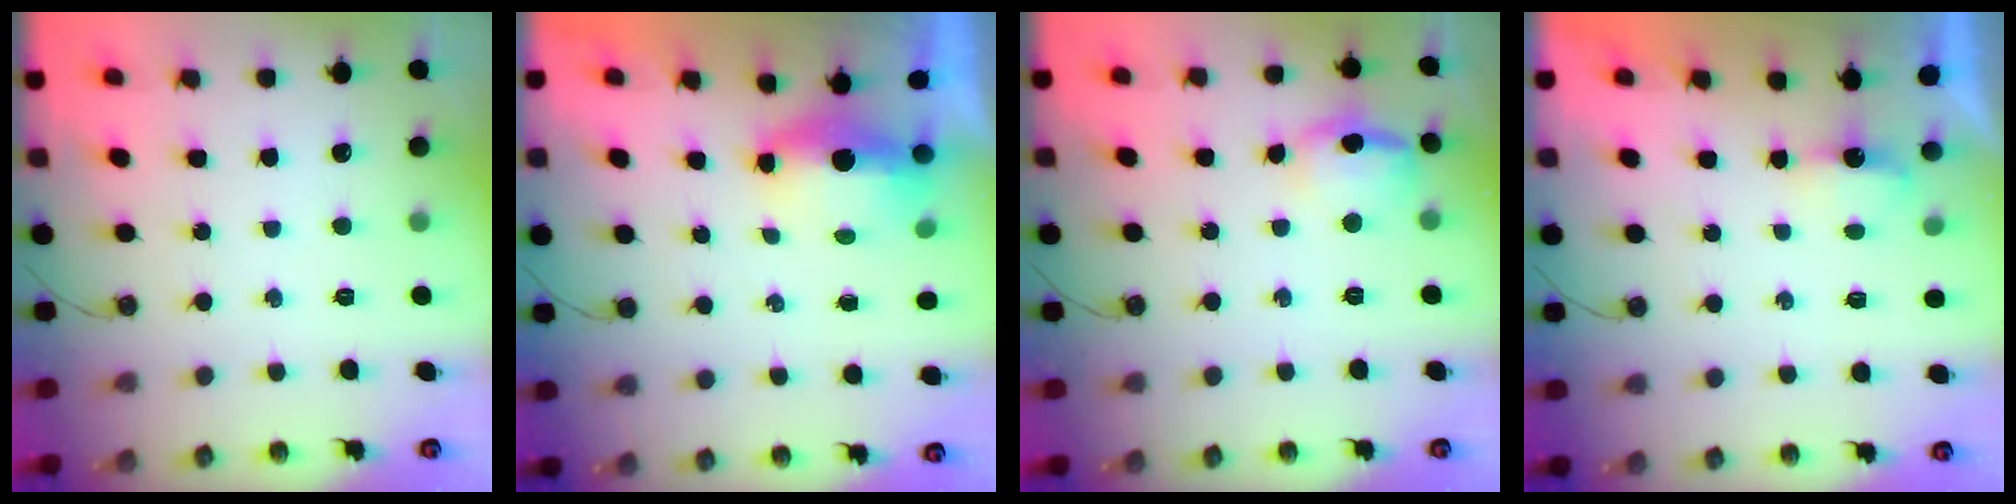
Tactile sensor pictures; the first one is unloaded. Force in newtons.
{"total": 13.6, "press": 6.9, "slide": 11.7}
{"total": 11.5, "press": 11.4, "slide": 1.6}
{"total": 2.9, "press": 2.8, "slide": 0.6}